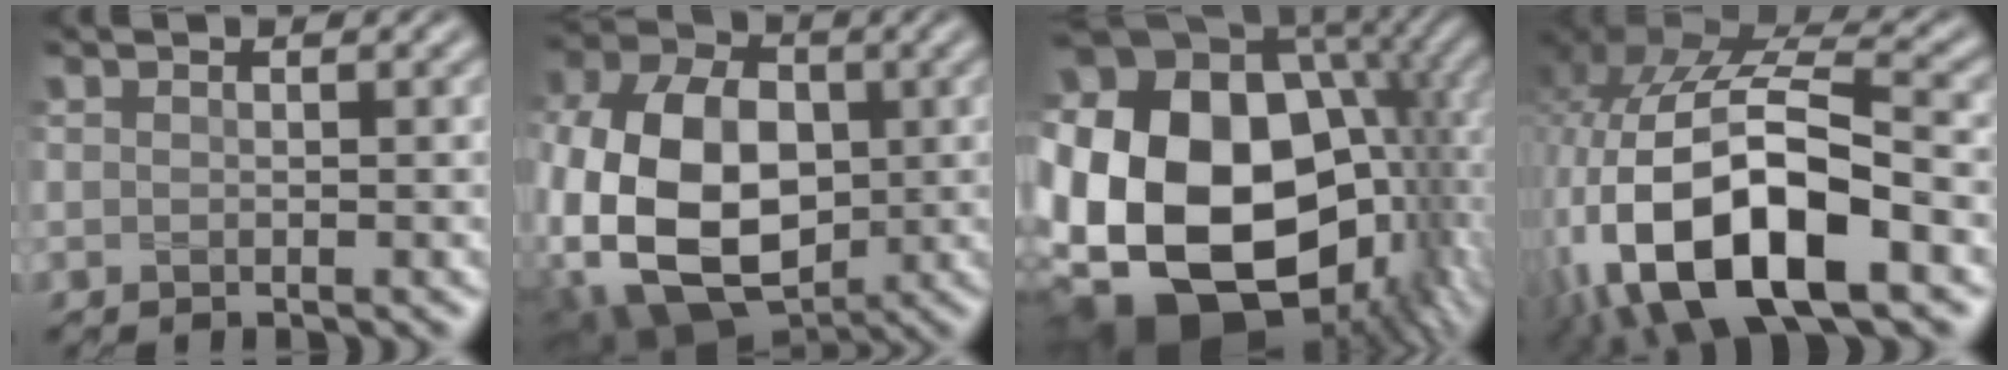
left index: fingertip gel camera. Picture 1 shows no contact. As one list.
[{"total": 13.6, "force": [-2.1, 9.3, 9.7], "torque": [-0.205, -0.015, -0.038]}, {"total": 22.7, "force": [-2.4, 16.5, 15.4], "torque": [-0.311, -0.006, -0.027]}, {"total": 15.7, "force": [-6.0, 8.0, 12.1], "torque": [-0.240, -0.013, -0.103]}]